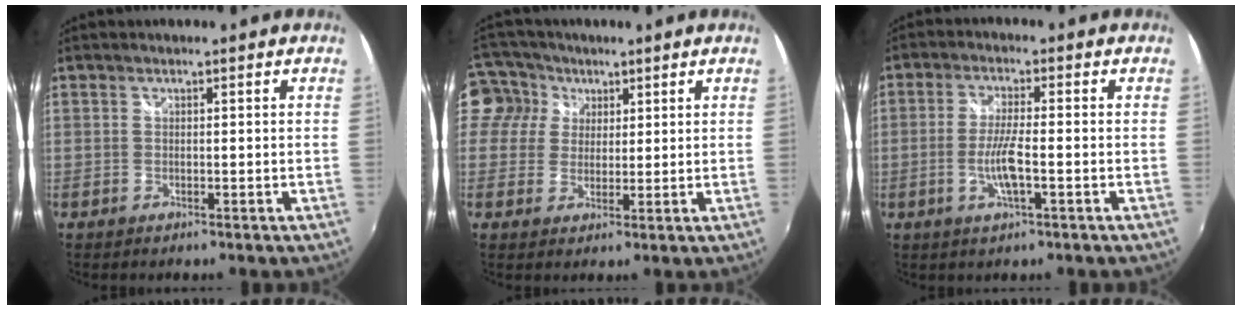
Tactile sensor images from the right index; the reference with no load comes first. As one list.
[{"total": 9.7, "force": [3.7, 8.6, 2.4], "torque": [-0.073, 0.029, 0.059]}, {"total": 5.8, "force": [-1.8, 0.5, 5.5], "torque": [-0.110, -0.006, -0.034]}]